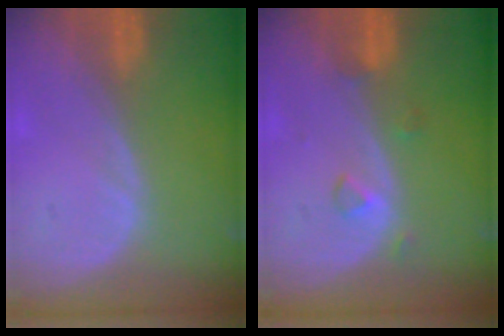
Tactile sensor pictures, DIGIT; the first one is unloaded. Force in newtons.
{"total": 2.1, "press": 2.1, "slide": 0.1}